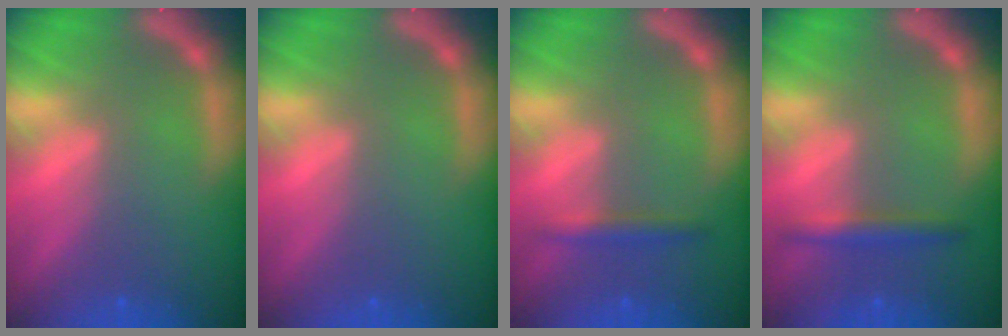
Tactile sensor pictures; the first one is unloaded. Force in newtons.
{"total": 0.0}
{"total": 1.9}
{"total": 2.4}